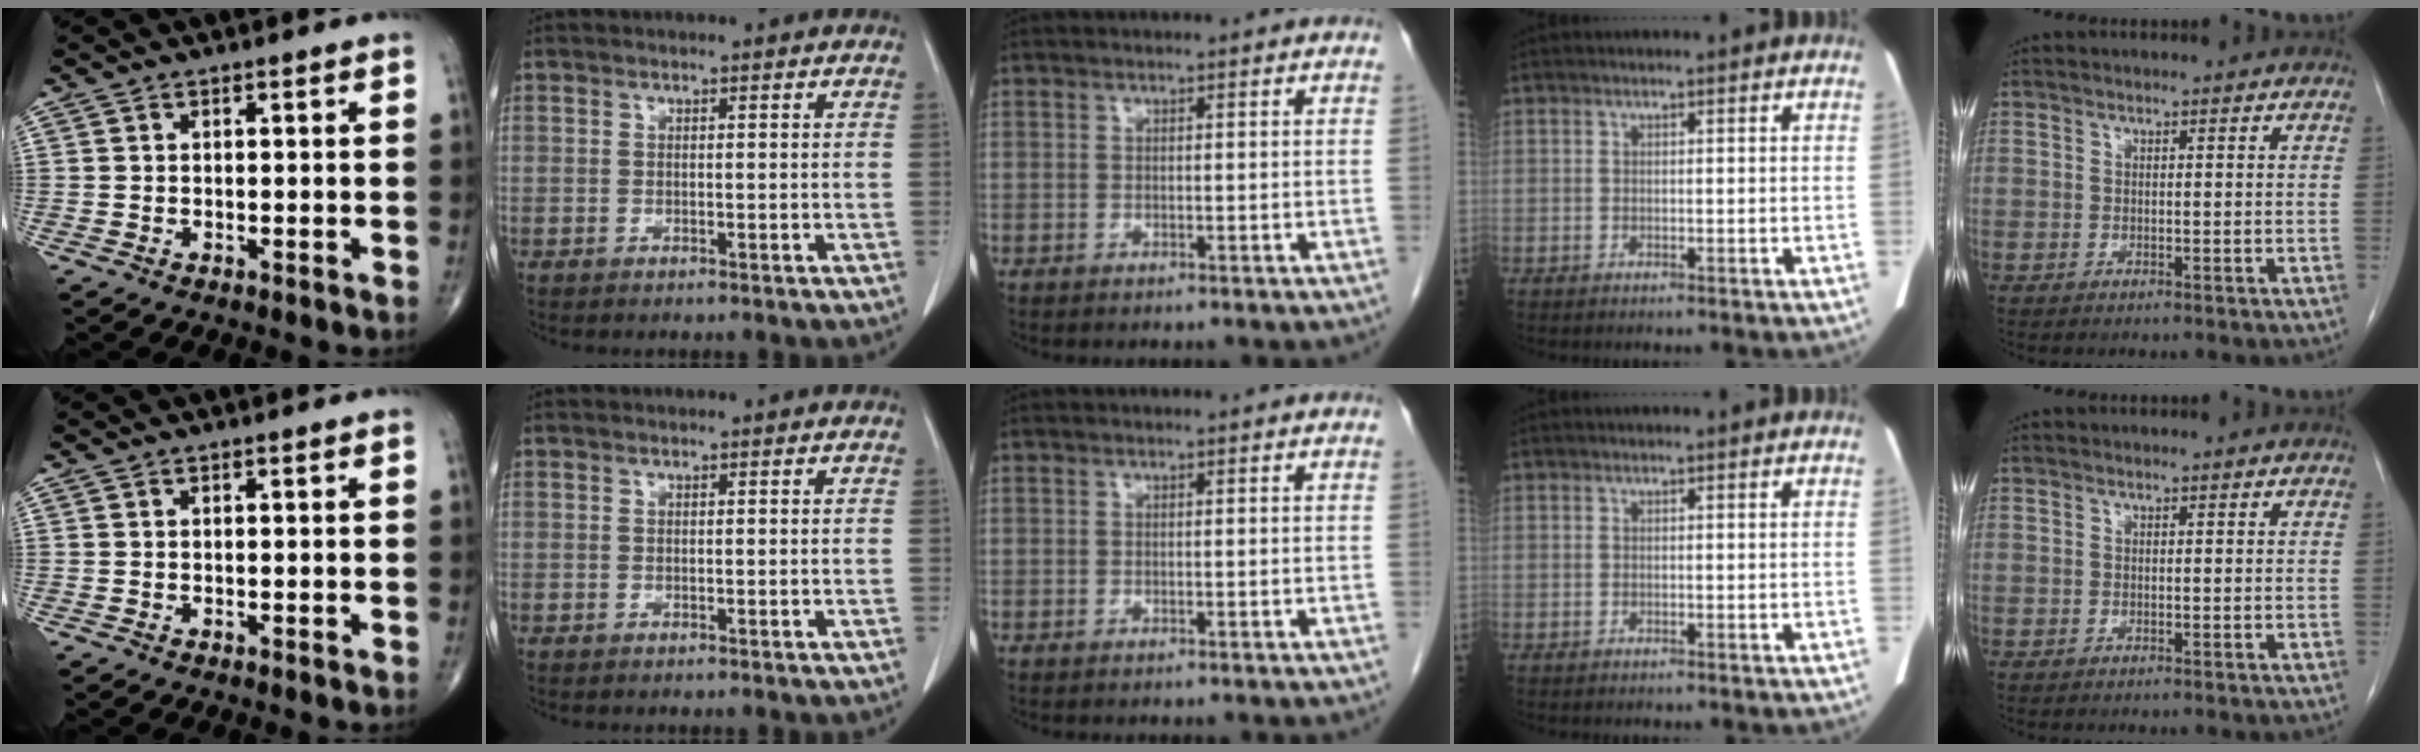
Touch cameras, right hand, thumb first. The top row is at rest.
{}